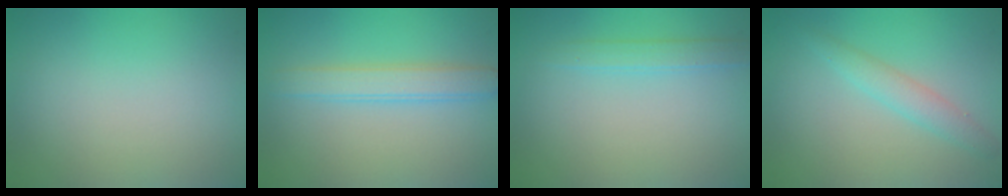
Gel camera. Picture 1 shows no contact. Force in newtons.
{"total": 2.9, "press": 2.9, "slide": 0.1}
{"total": 1.6, "press": 1.6, "slide": 0.0}
{"total": 2.9, "press": 2.9, "slide": 0.4}